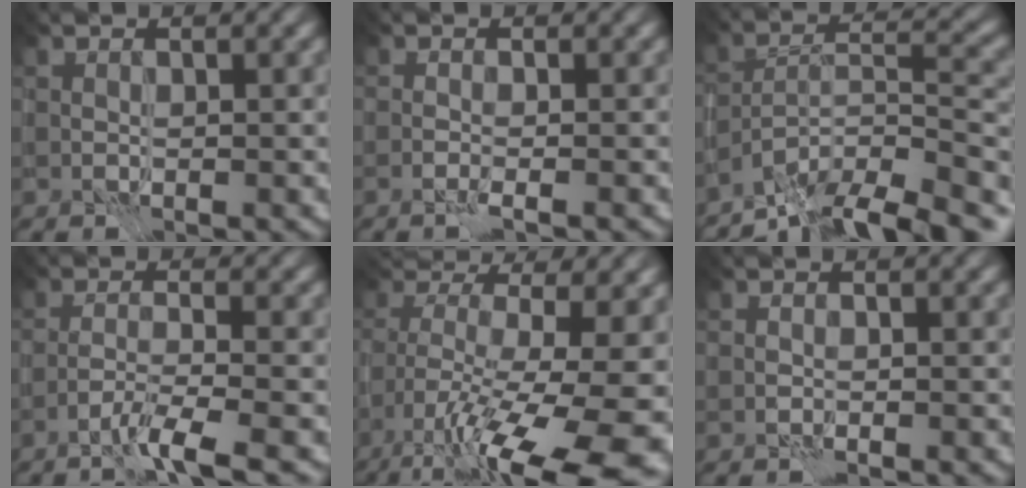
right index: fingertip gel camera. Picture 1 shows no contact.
{"total": 0.9, "force": [-0.9, -0.1, 0.3], "torque": [-0.004, 0.002, -0.019]}
{"total": 11.4, "force": [-9.7, 2.4, 5.4], "torque": [-0.079, 0.017, -0.164]}
{"total": 3.4, "force": [-2.8, -0.2, 2.0], "torque": [-0.033, 0.009, -0.066]}
{"total": 15.8, "force": [-6.3, 4.0, 14.0], "torque": [-0.206, 0.013, -0.094]}
{"total": 0.8, "force": [-0.7, -0.1, -0.2], "torque": [0.003, -0.001, -0.012]}